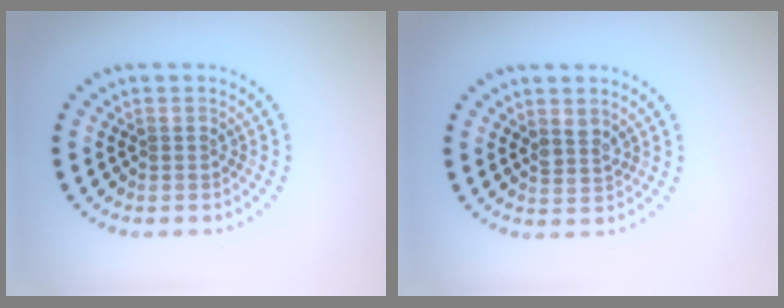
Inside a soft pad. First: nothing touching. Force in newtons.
{"total": 1.3, "press": 1.0, "slide": 0.7}